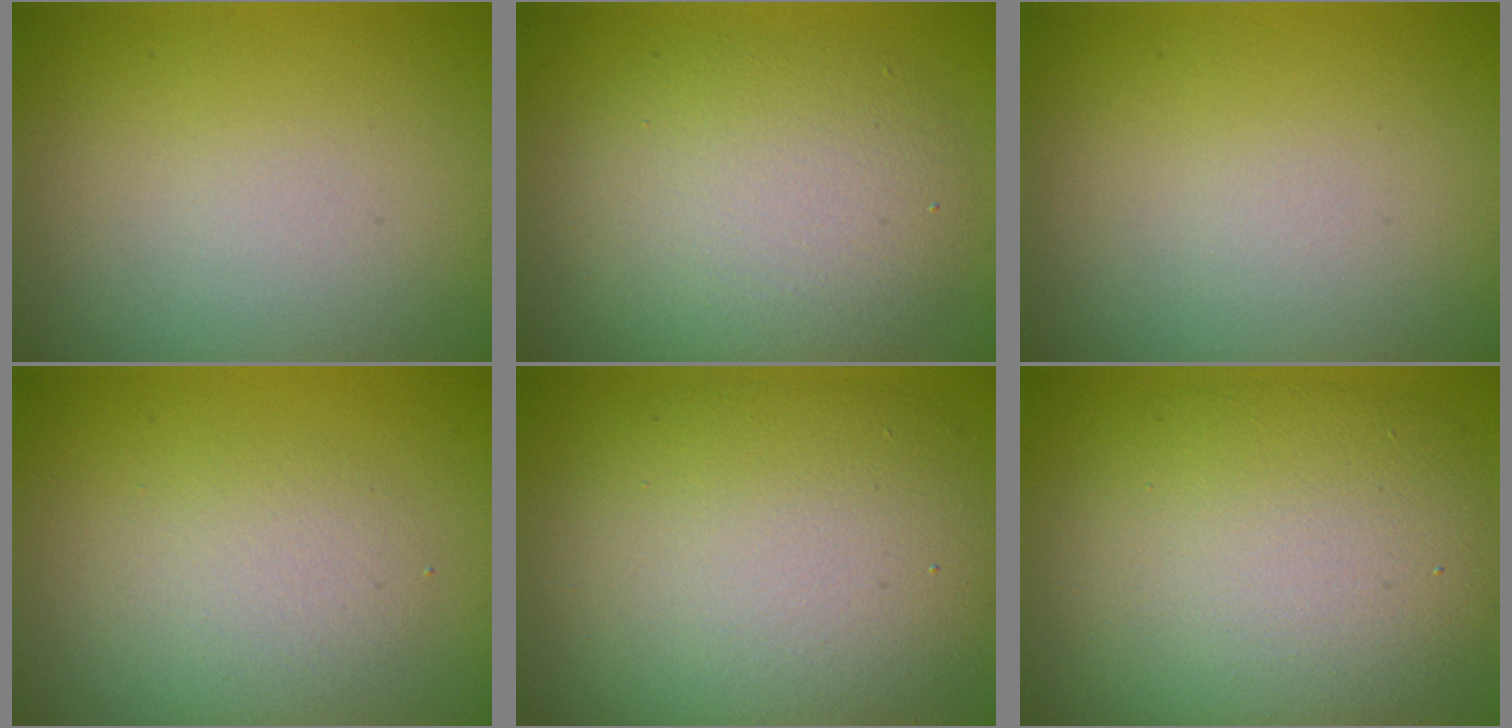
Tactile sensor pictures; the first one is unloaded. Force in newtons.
{"total": 6.4, "press": 6.4, "slide": 0.2}
{"total": 0.0}
{"total": 2.6, "press": 2.6, "slide": 0.1}
{"total": 11.5, "press": 11.4, "slide": 1.2}
{"total": 11.1, "press": 11.1, "slide": 0.5}